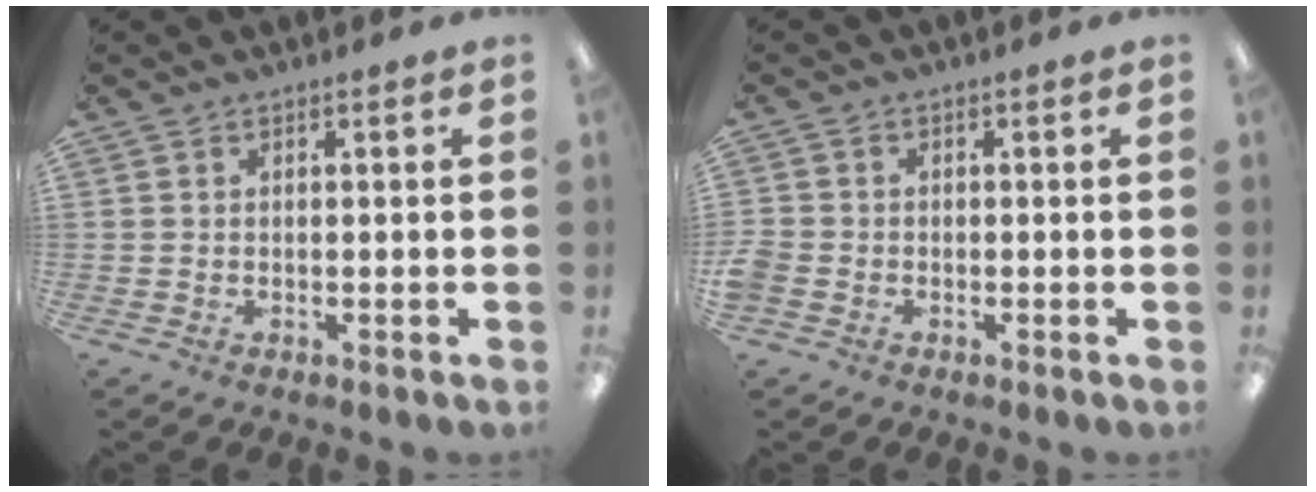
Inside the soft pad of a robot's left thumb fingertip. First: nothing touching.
{"total": 2.5, "force": [-1.0, 2.0, 1.1], "torque": [-0.015, 0.007, -0.018]}